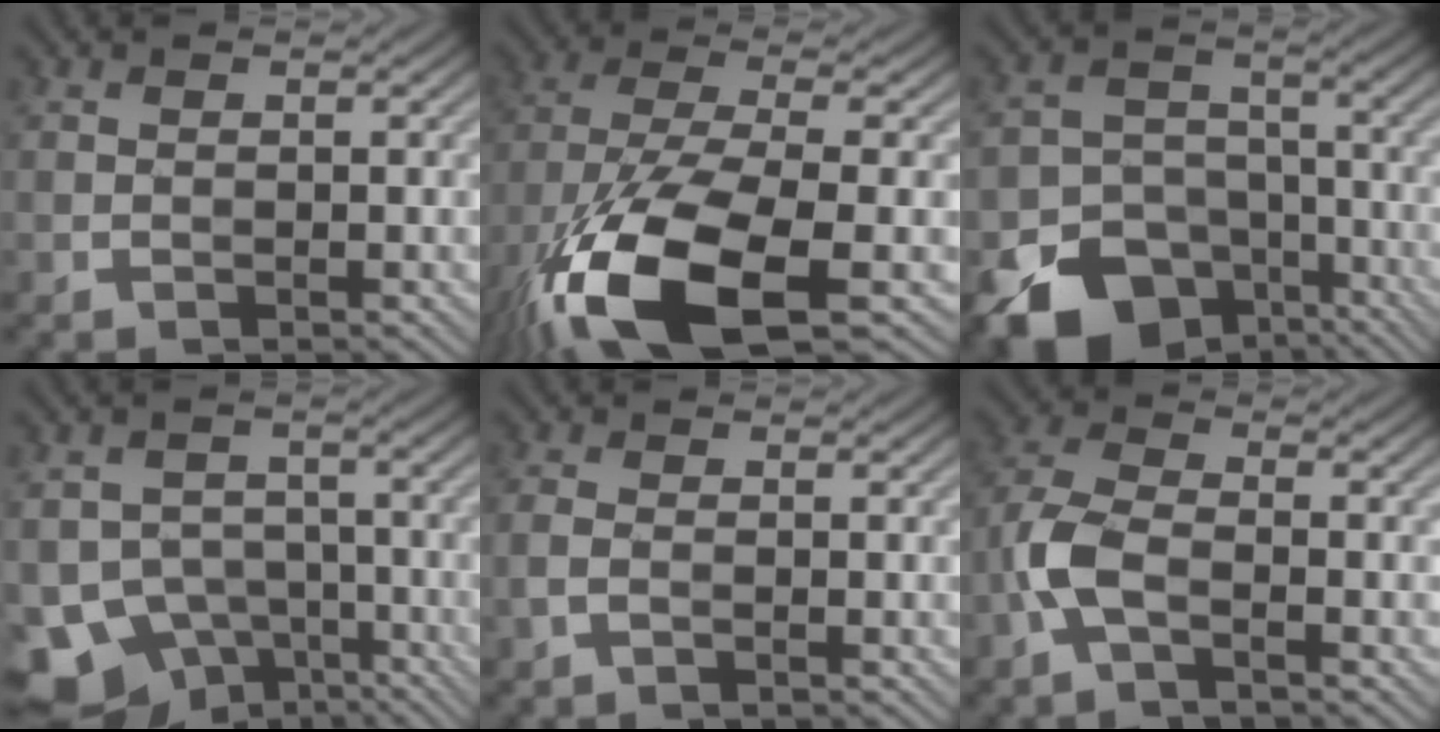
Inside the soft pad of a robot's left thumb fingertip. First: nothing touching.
{"total": 15.9, "force": [-8.2, 5.6, 12.4], "torque": [-0.276, -0.028, -0.159]}
{"total": 14.6, "force": [-9.3, 9.7, 5.9], "torque": [-0.132, -0.041, -0.147]}
{"total": 10.2, "force": [-6.3, 7.3, 3.3], "torque": [-0.074, -0.017, -0.100]}
{"total": 1.3, "force": [-0.6, 0.6, 1.0], "torque": [-0.030, 0.001, -0.017]}
{"total": 5.0, "force": [-2.2, 2.1, 4.1], "torque": [-0.104, 0.007, -0.058]}